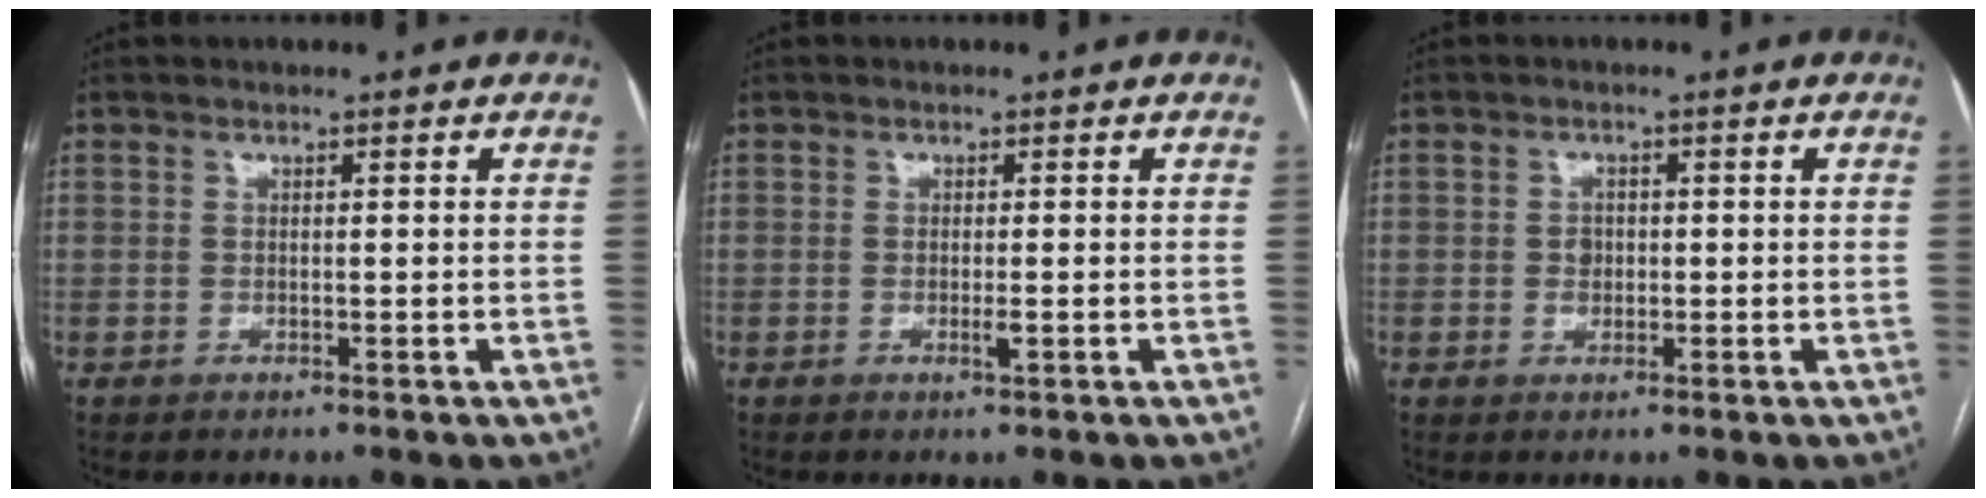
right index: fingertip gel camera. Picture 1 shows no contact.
{"total": 1.2, "force": [-0.3, 0.2, 1.1], "torque": [-0.021, -0.003, -0.004]}
{"total": 1.9, "force": [-0.1, 1.6, 1.0], "torque": [-0.014, 0.003, 0.001]}